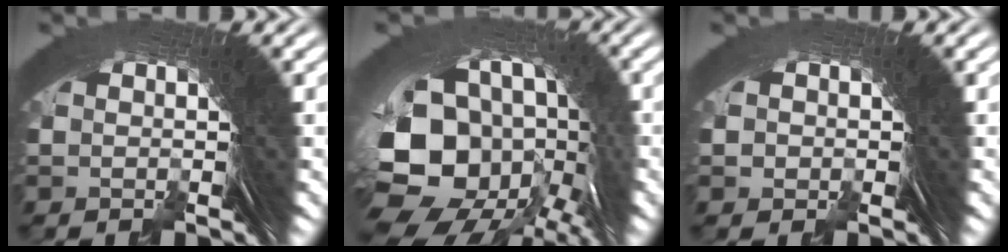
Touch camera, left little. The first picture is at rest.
{"total": 15.3, "force": [-3.5, 11.1, 9.9], "torque": [-0.210, -0.067, -0.035]}
{"total": 1.5, "force": [-0.8, 1.0, -0.8], "torque": [0.018, -0.001, -0.016]}